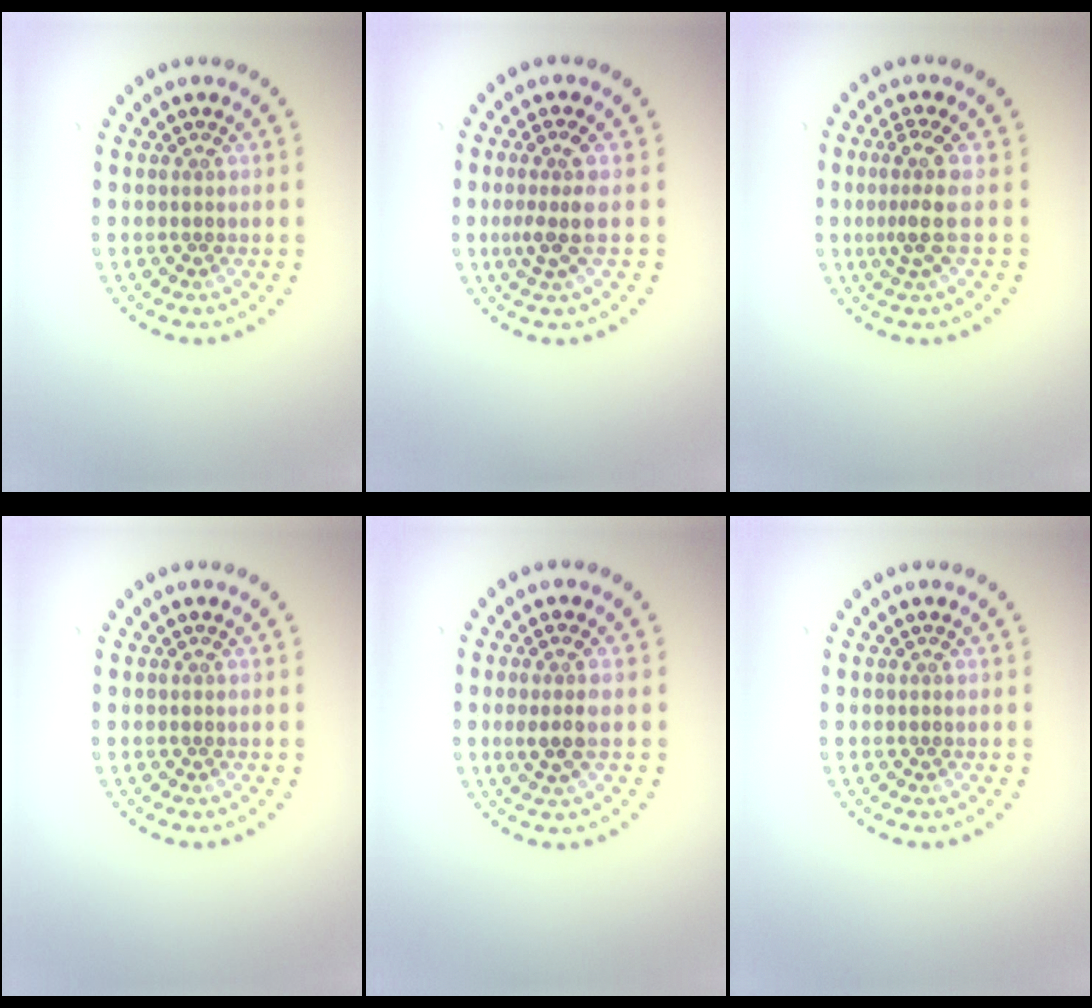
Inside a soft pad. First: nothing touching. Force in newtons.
{"total": 2.5, "press": 1.9, "slide": 1.6}
{"total": 2.9, "press": 2.1, "slide": 2.0}
{"total": 0.0}
{"total": 2.2, "press": 1.8, "slide": 1.2}
{"total": 0.0}